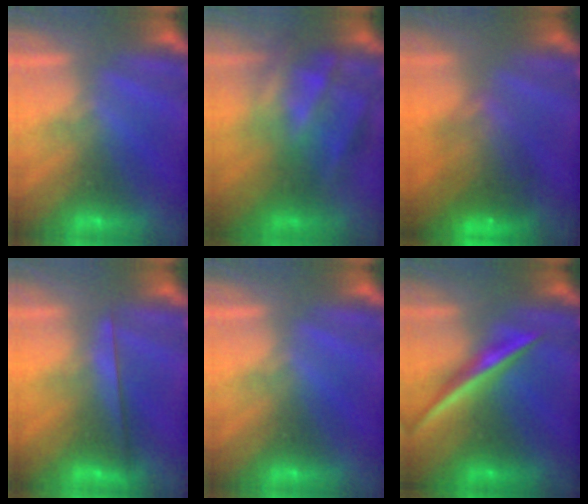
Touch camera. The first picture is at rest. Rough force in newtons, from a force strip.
{"total": 4.7}
{"total": 9.3}
{"total": 2.2}
{"total": 0.0}
{"total": 2.3}